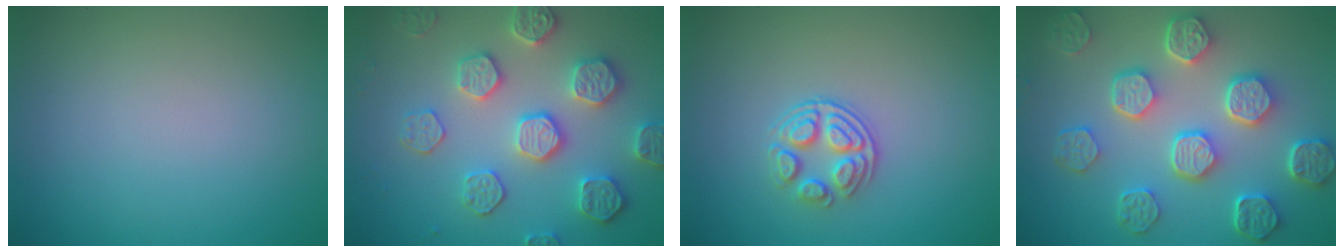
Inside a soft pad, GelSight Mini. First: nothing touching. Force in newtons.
{"total": 5.3, "press": 5.0, "slide": 1.8}
{"total": 3.0, "press": 2.6, "slide": 1.5}
{"total": 7.6, "press": 5.9, "slide": 4.9}